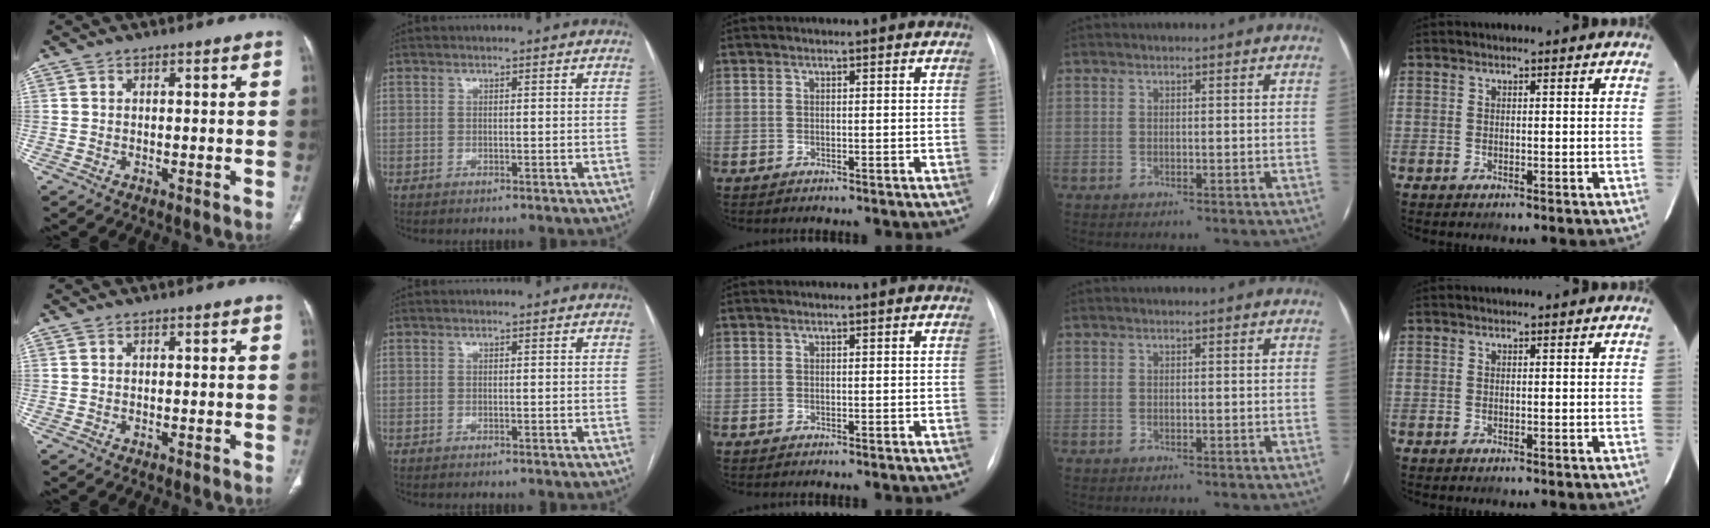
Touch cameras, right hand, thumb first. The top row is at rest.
{}